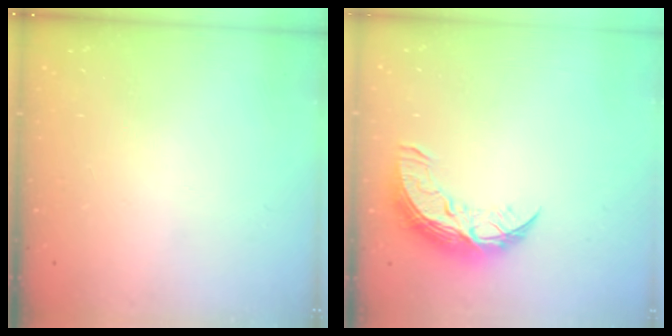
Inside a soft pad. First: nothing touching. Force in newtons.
{"total": 10.0, "press": 10.0, "slide": 0.6}